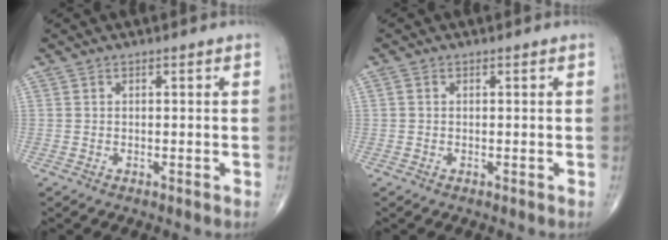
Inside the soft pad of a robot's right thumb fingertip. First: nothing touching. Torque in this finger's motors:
{"motor_torque": [-0.35, 0.17, -0.23, -0.04, 0.03]}